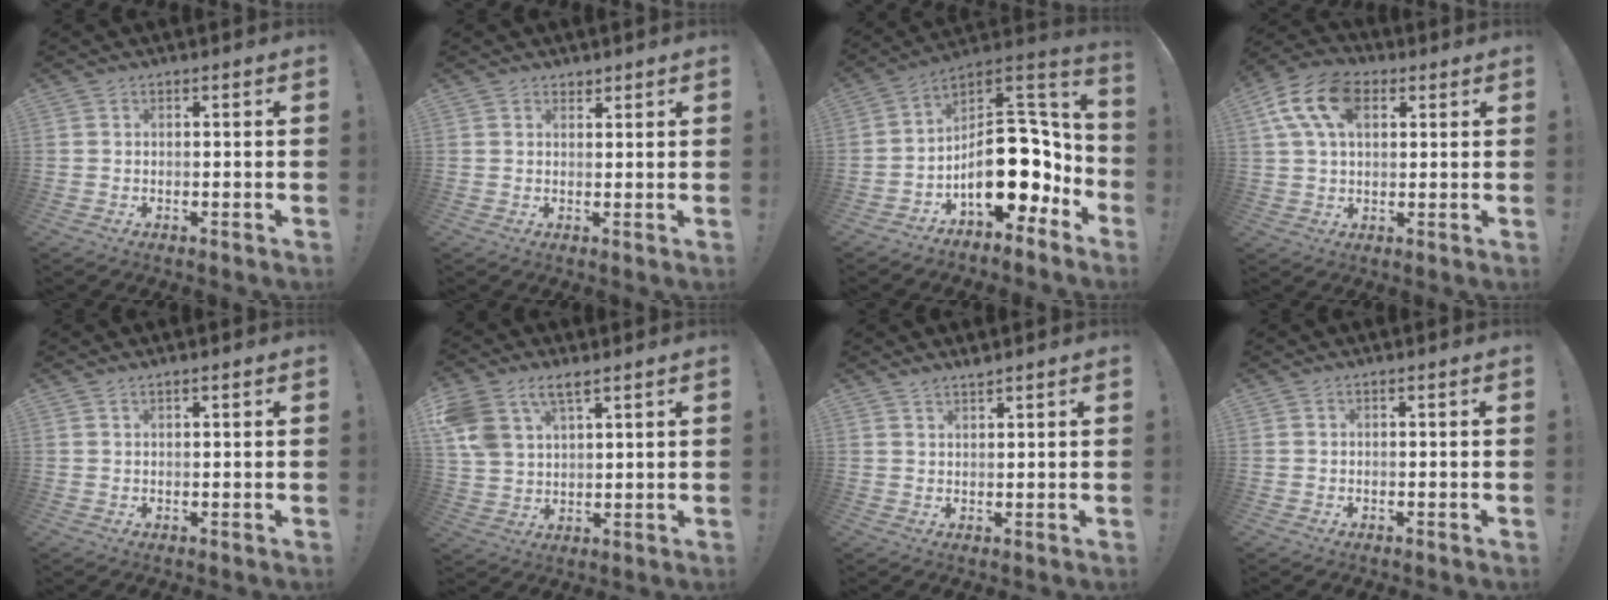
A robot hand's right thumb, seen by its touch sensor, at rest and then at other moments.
{"total": 1.8, "force": [1.6, 0.9, 0.3], "torque": [0.001, -0.008, 0.028]}
{"total": 22.6, "force": [-3.9, 13.5, 17.7], "torque": [-0.239, 0.015, -0.044]}
{"total": 14.7, "force": [5.3, 9.3, 10.2], "torque": [-0.184, -0.003, 0.100]}
{"total": 1.0, "force": [0.8, 0.1, 0.6], "torque": [-0.014, 0.002, 0.015]}
{"total": 9.5, "force": [6.0, 5.3, 5.1], "torque": [-0.105, -0.024, 0.120]}
{"total": 2.1, "force": [2.1, 0.0, 0.5], "torque": [-0.001, -0.014, 0.037]}
{"total": 0.0}